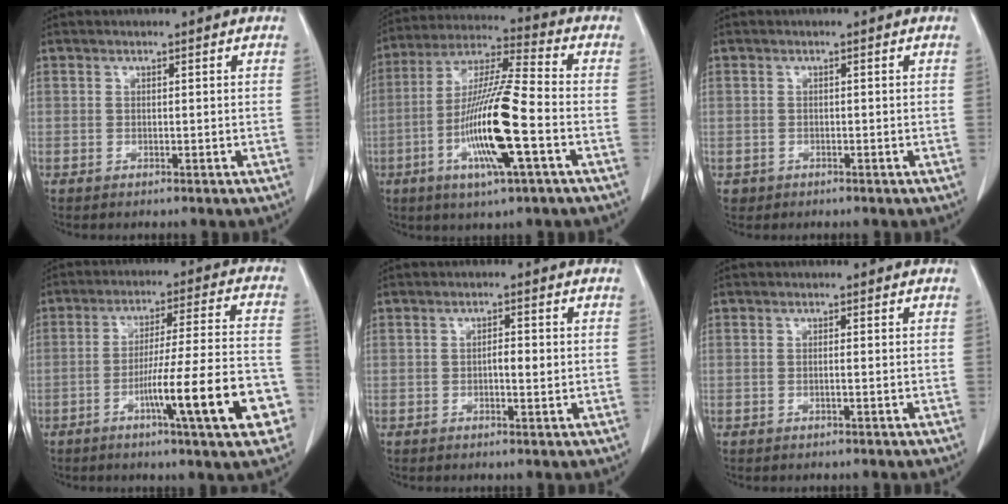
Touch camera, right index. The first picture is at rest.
{"total": 15.7, "force": [-4.6, 0.8, 15.0], "torque": [-0.297, -0.010, -0.088]}
{"total": 0.9, "force": [-0.4, 0.9, 0.0], "torque": [-0.001, 0.005, -0.005]}
{"total": 15.9, "force": [-6.2, 0.5, 14.6], "torque": [-0.207, 0.007, -0.089]}
{"total": 2.4, "force": [-0.1, 0.7, 2.3], "torque": [-0.038, 0.003, -0.001]}
{"total": 0.6, "force": [-0.2, -0.2, 0.5], "torque": [-0.009, 0.000, -0.003]}